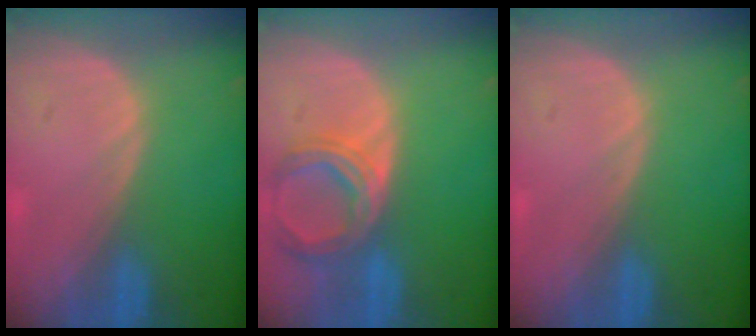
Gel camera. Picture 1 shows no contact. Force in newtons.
{"total": 6.9, "press": 6.4, "slide": 2.7}
{"total": 0.0}